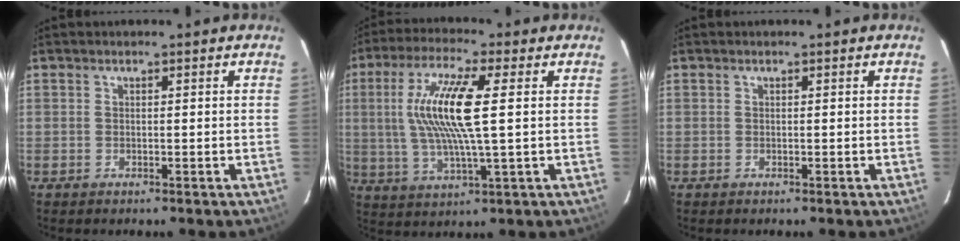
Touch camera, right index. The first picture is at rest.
{"total": 13.7, "force": [2.0, 1.6, 13.4], "torque": [-0.262, 0.003, 0.039]}
{"total": 0.0}